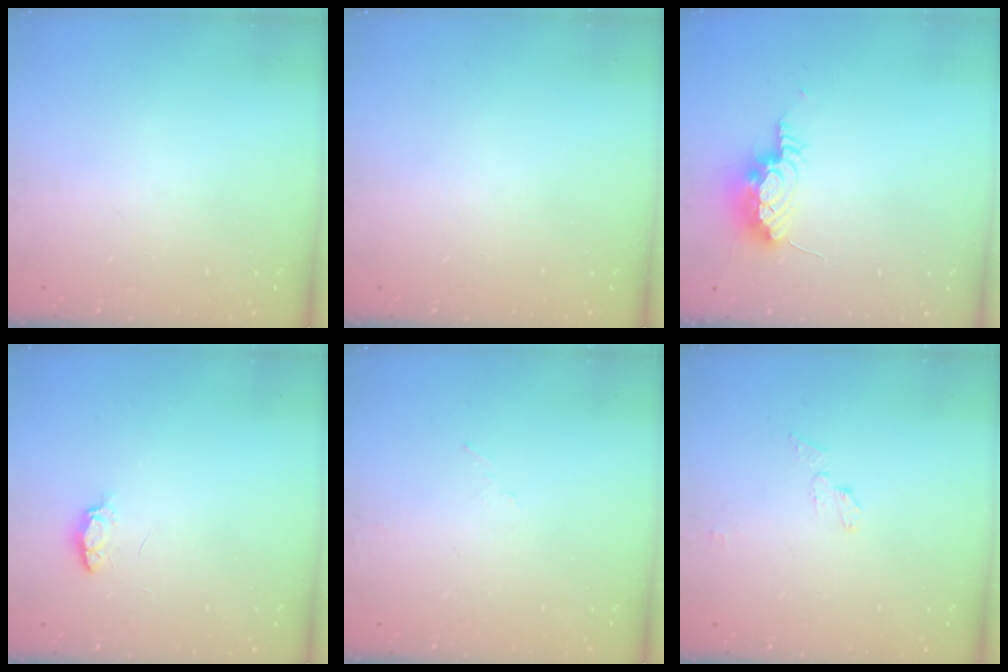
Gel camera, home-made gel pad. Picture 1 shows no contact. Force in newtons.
{"total": 0.0}
{"total": 11.7, "press": 9.7, "slide": 6.5}
{"total": 3.5, "press": 3.5, "slide": 0.6}
{"total": 4.1, "press": 3.2, "slide": 2.6}
{"total": 3.7, "press": 3.7, "slide": 0.3}